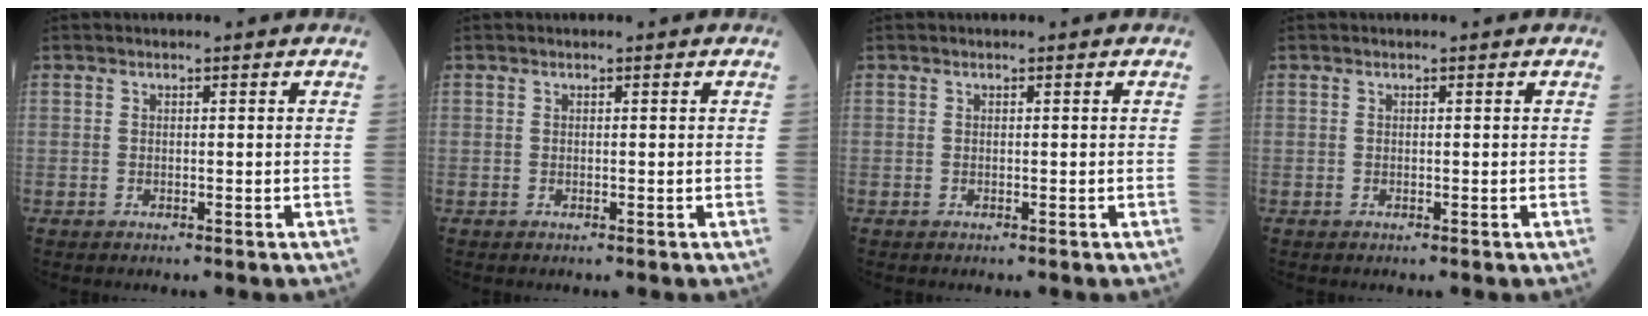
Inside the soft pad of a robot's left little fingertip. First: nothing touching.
{"total": 0.0}
{"total": 0.0}
{"total": 0.0}